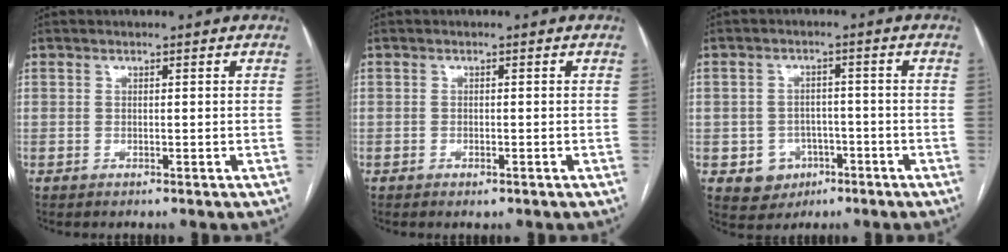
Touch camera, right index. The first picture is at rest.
{"total": 1.0, "force": [-0.6, 0.4, 0.7], "torque": [-0.011, -0.001, -0.005]}
{"total": 5.4, "force": [-2.3, 4.7, 1.3], "torque": [-0.014, 0.010, -0.025]}